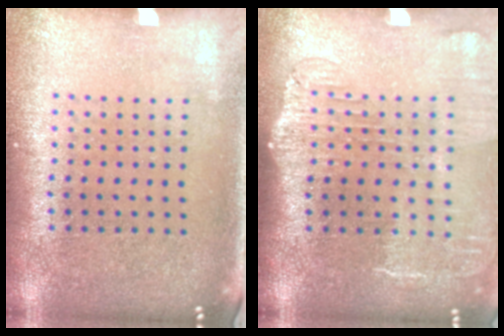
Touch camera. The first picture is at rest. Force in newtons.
{"total": 2.1, "press": 1.7, "slide": 1.2}